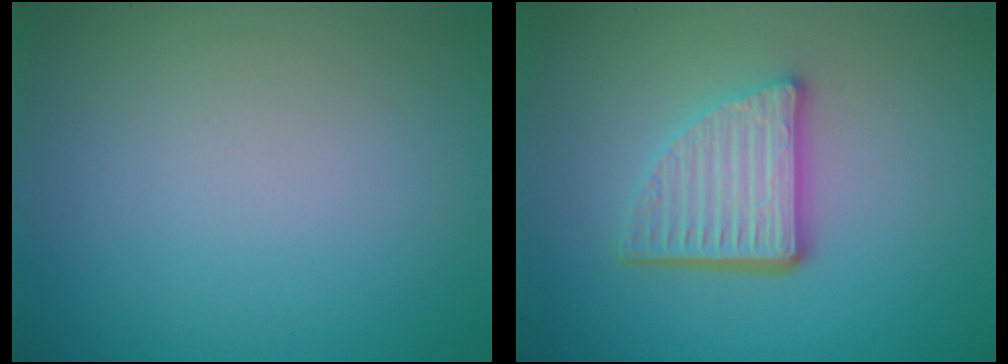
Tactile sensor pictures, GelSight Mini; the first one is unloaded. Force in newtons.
{"total": 4.8, "press": 3.4, "slide": 3.3}